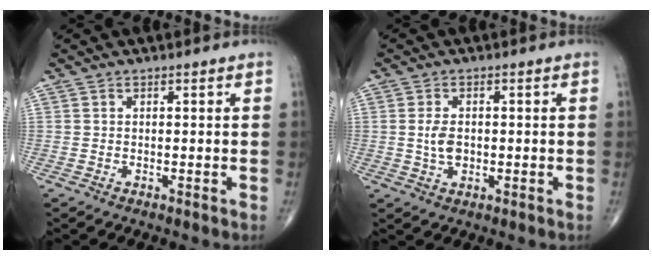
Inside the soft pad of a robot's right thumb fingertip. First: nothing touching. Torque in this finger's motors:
{"motor_torque": [-0.46, 0.36, 0.46, 0.27, 0.01]}